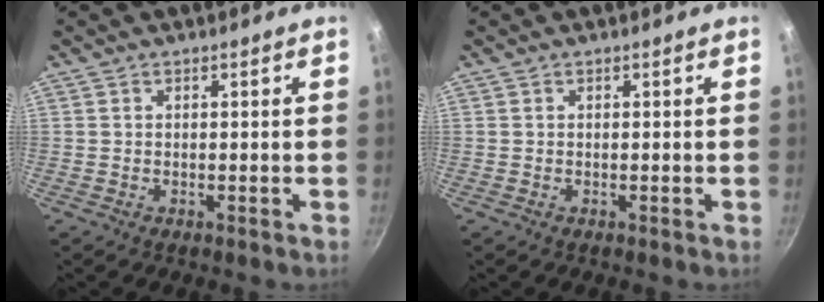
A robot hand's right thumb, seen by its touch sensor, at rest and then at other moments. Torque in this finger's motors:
{"motor_torque": [-0.67, -0.16, 0.00, 0.00, 0.02]}